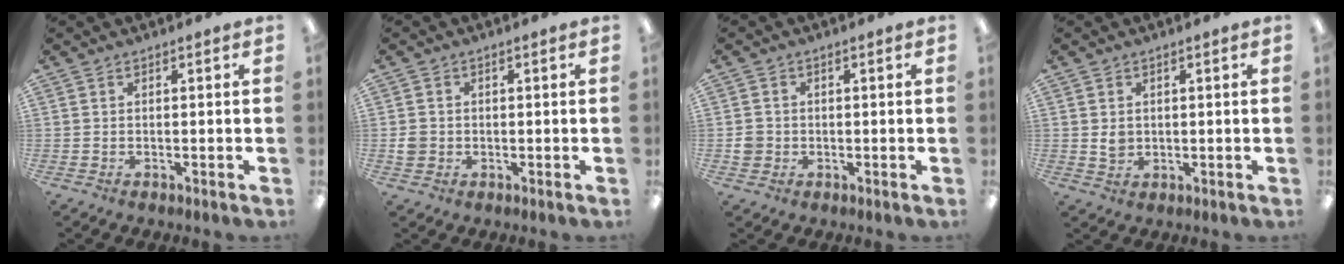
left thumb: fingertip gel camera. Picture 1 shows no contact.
{"total": 2.9, "force": [-0.3, 2.7, 0.8], "torque": [-0.005, 0.001, -0.007]}
{"total": 3.1, "force": [-0.5, 3.0, 0.6], "torque": [-0.003, 0.002, -0.011]}
{"total": 2.6, "force": [0.6, 2.3, 1.1], "torque": [-0.016, 0.000, 0.008]}